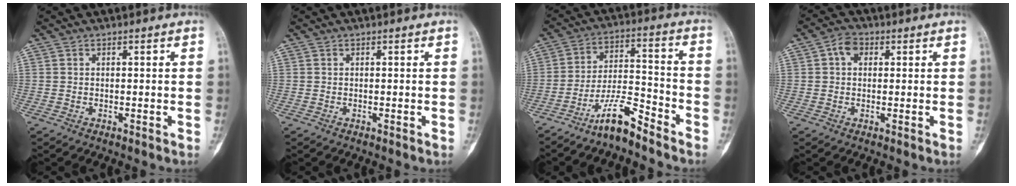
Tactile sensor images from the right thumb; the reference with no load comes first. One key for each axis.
{"total": 0.0}
{"total": 9.0, "fx": -7.2, "fy": 1.6, "fz": 5.1, "tx": -0.094, "ty": 0.067, "tz": -0.135}
{"total": 3.6, "fx": 0.9, "fy": 2.8, "fz": 2.2, "tx": -0.027, "ty": 0.010, "tz": 0.012}